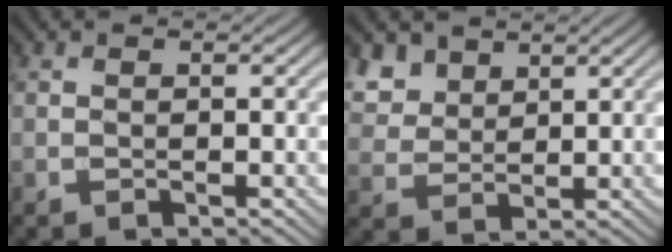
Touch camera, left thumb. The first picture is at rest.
{"total": 5.6, "force": [3.8, 3.3, 2.4], "torque": [-0.072, -0.004, 0.085]}